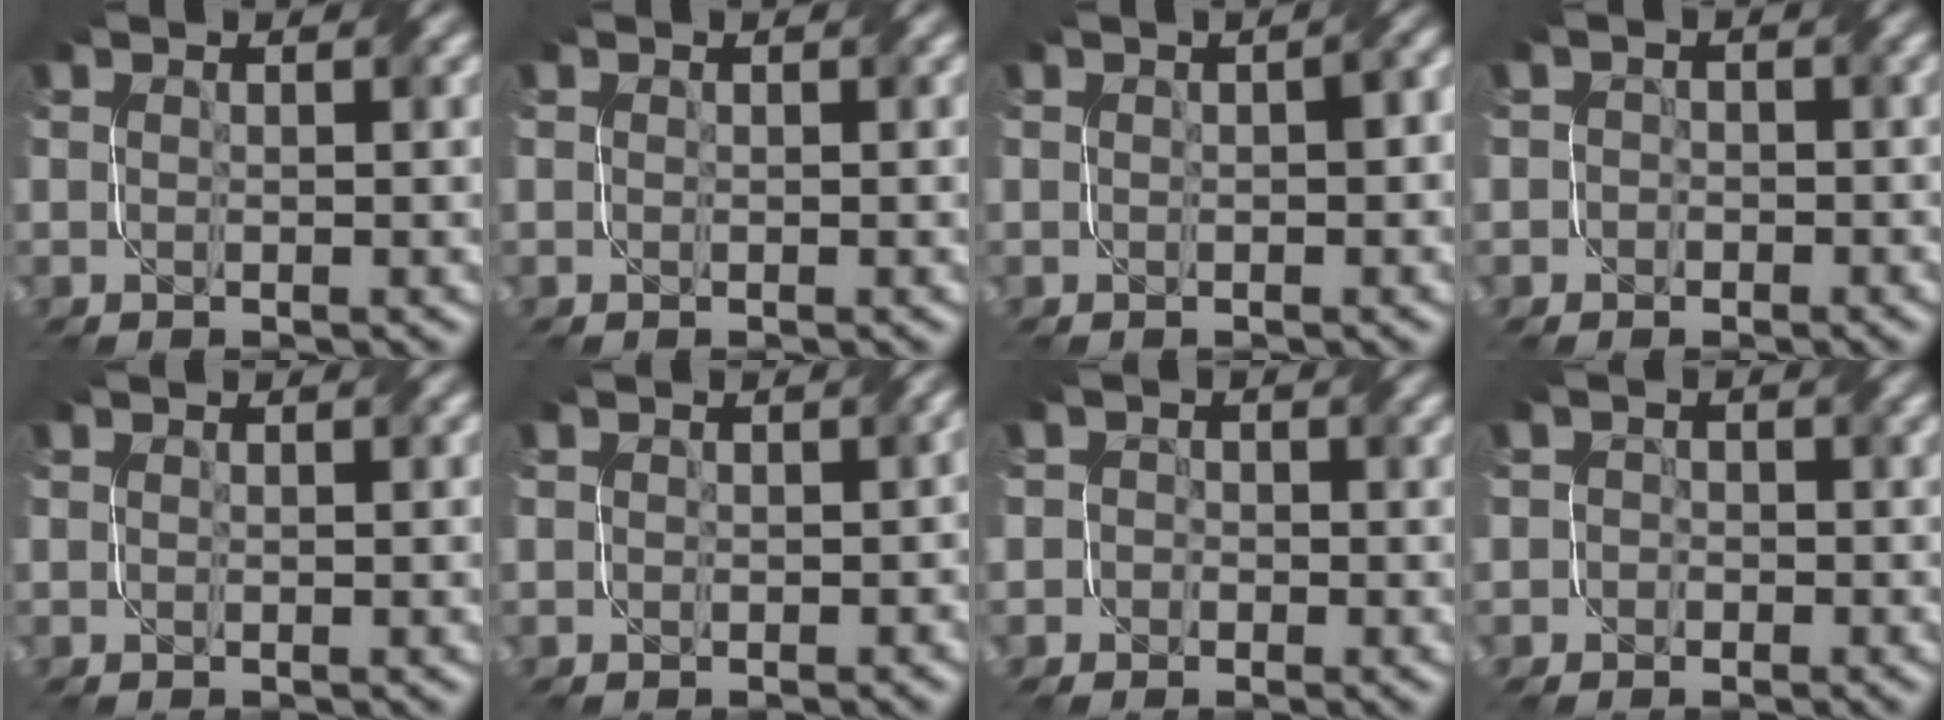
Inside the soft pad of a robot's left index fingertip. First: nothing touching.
{"total": 0.0}
{"total": 1.7, "force": [0.0, 0.7, 1.6], "torque": [-0.020, 0.005, 0.002]}
{"total": 2.1, "force": [-0.3, 2.0, 0.3], "torque": [0.012, 0.004, -0.017]}
{"total": 0.0}
{"total": 1.4, "force": [0.0, 1.3, 0.7], "torque": [-0.005, -0.005, -0.003]}
{"total": 2.7, "force": [0.0, 2.7, 0.5], "torque": [0.009, 0.013, -0.027]}
{"total": 2.5, "force": [-0.3, 2.5, 0.4], "torque": [0.011, 0.009, -0.026]}